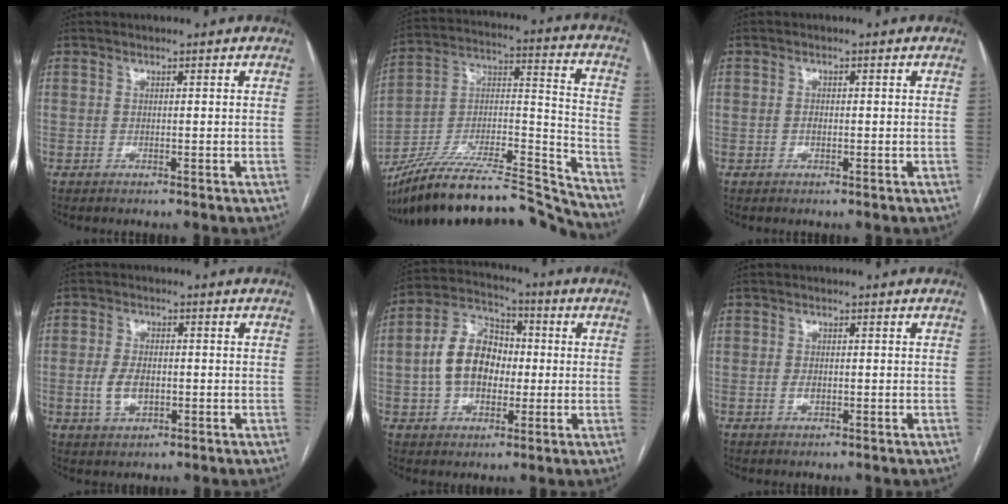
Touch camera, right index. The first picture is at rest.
{"total": 26.3, "force": [-24.5, 1.8, 9.2], "torque": [-0.134, 0.021, -0.393]}
{"total": 0.9, "force": [-0.2, 0.6, 0.7], "torque": [-0.014, 0.002, -0.005]}
{"total": 4.8, "force": [-0.9, 2.8, 3.8], "torque": [-0.079, 0.004, -0.012]}
{"total": 11.2, "force": [-0.5, 7.8, 8.0], "torque": [-0.173, 0.036, -0.009]}
{"total": 1.5, "force": [-0.3, 0.9, 1.2], "torque": [-0.021, 0.002, -0.004]}